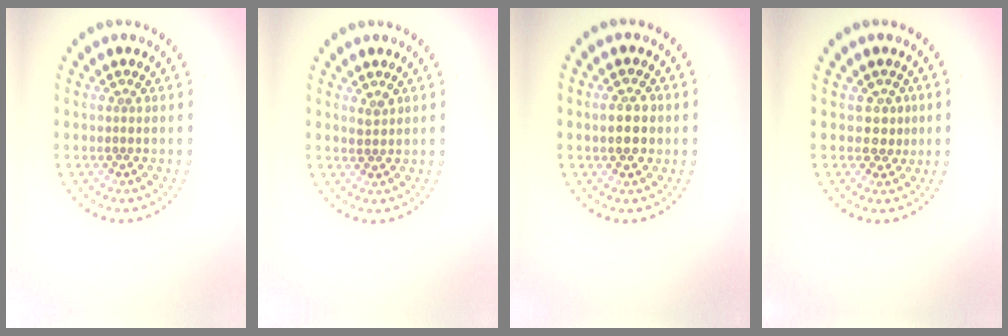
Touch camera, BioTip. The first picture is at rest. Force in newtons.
{"total": 0.9, "press": 0.7, "slide": 0.4}
{"total": 2.6, "press": 2.6, "slide": 0.2}
{"total": 1.7, "press": 1.4, "slide": 1.0}